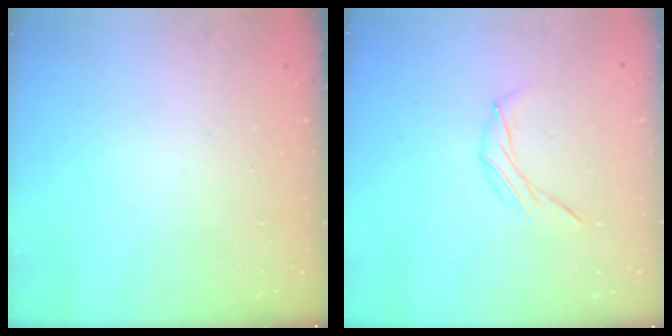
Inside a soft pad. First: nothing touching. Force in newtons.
{"total": 6.7, "press": 6.6, "slide": 1.2}